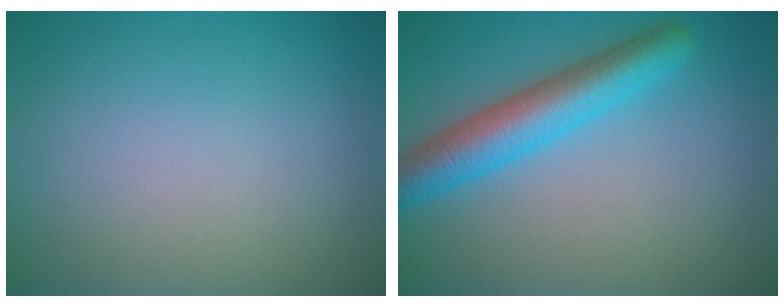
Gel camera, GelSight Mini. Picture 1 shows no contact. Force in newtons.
{"total": 5.5, "press": 5.5, "slide": 0.2}